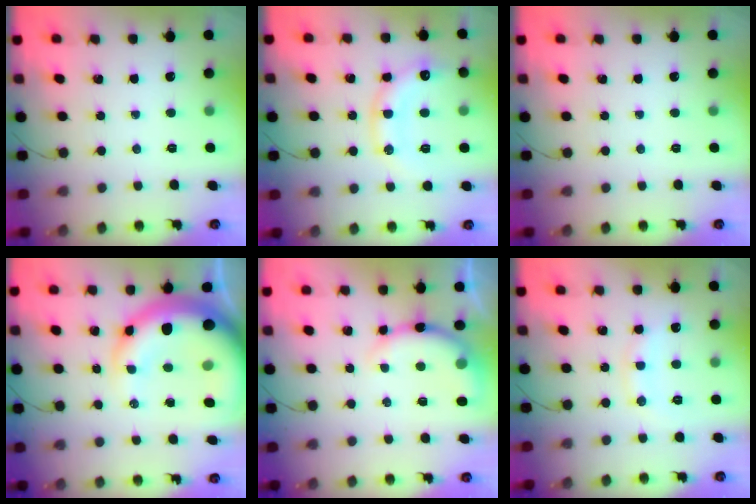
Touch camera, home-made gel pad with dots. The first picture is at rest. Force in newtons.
{"total": 14.4, "press": 14.4, "slide": 1.2}
{"total": 0.0}
{"total": 21.5, "press": 20.9, "slide": 4.8}
{"total": 8.2, "press": 8.0, "slide": 1.6}
{"total": 9.3, "press": 9.2, "slide": 1.0}